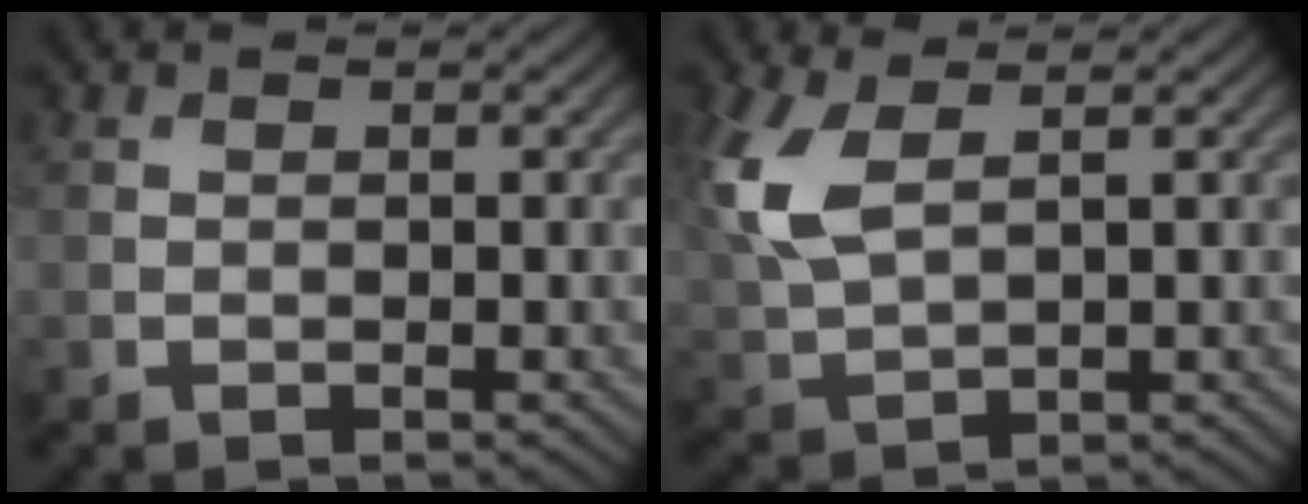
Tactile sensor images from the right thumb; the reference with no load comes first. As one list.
[{"total": 6.9, "force": [2.5, 3.2, 5.7], "torque": [-0.154, 0.007, 0.051]}]